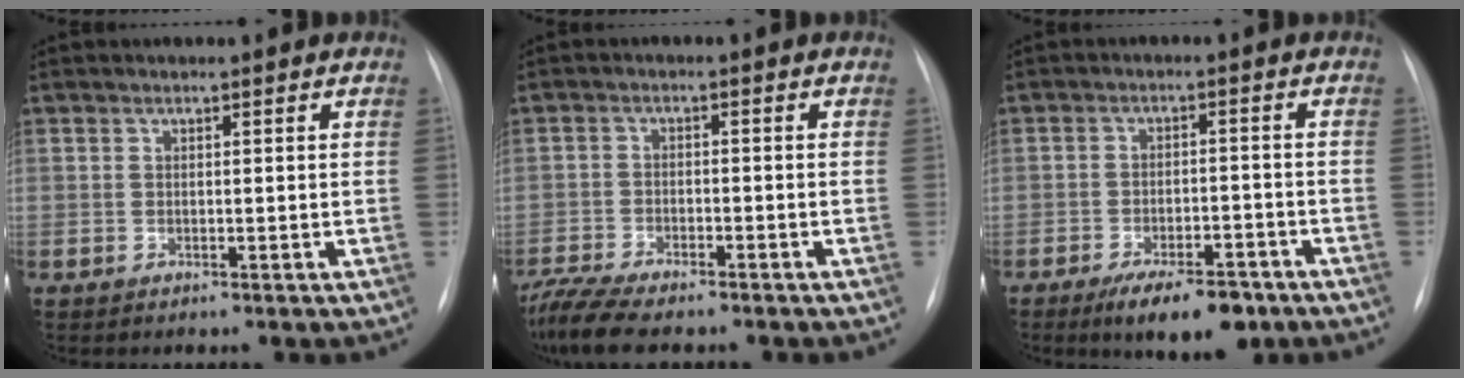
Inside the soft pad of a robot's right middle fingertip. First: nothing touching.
{"total": 9.1, "force": [-7.6, 1.9, 4.5], "torque": [-0.085, -0.012, -0.129]}
{"total": 9.2, "force": [-6.4, 3.4, 5.7], "torque": [-0.081, -0.003, -0.097]}